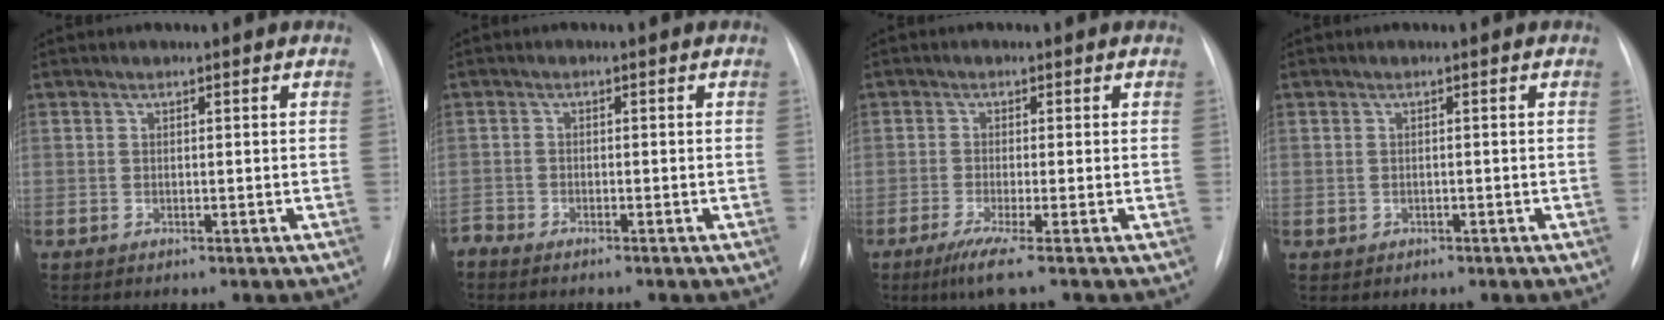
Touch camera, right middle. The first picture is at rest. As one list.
[{"total": 1.6, "force": [-1.6, 0.0, 0.1], "torque": [-0.002, -0.006, -0.029]}, {"total": 4.0, "force": [-2.4, -0.8, 3.1], "torque": [-0.064, -0.016, -0.053]}, {"total": 0.8, "force": [-0.3, 0.8, 0.2], "torque": [-0.004, 0.002, -0.001]}]